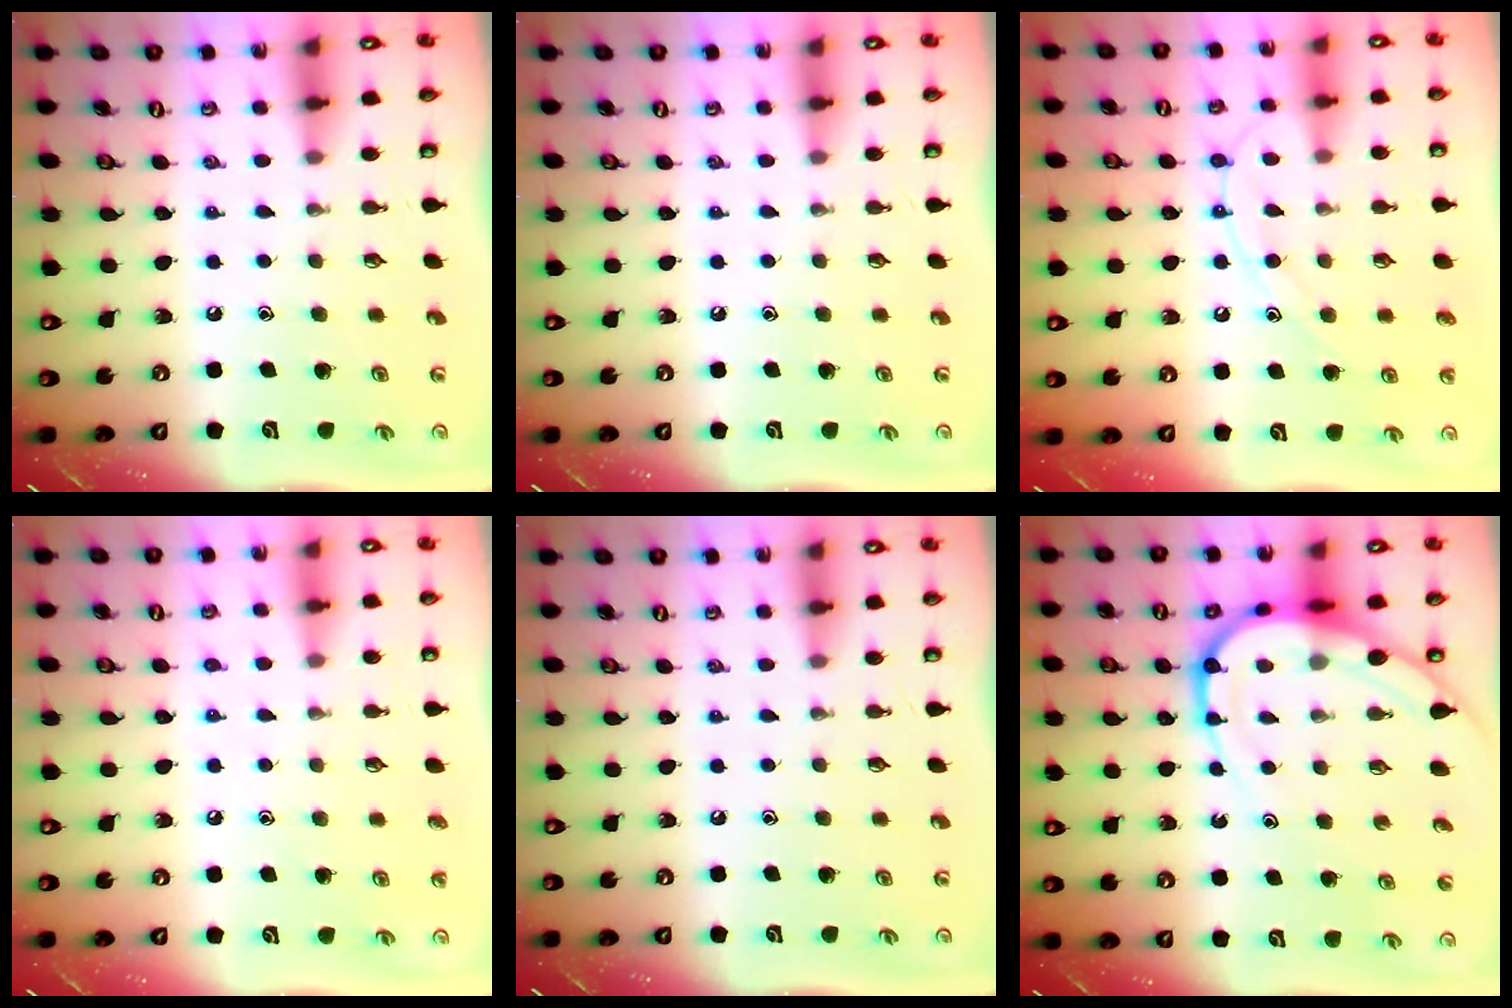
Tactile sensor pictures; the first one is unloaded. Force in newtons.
{"total": 0.0}
{"total": 10.9, "press": 10.8, "slide": 1.0}
{"total": 3.1, "press": 3.1, "slide": 0.4}
{"total": 0.0}
{"total": 12.3, "press": 12.2, "slide": 1.2}